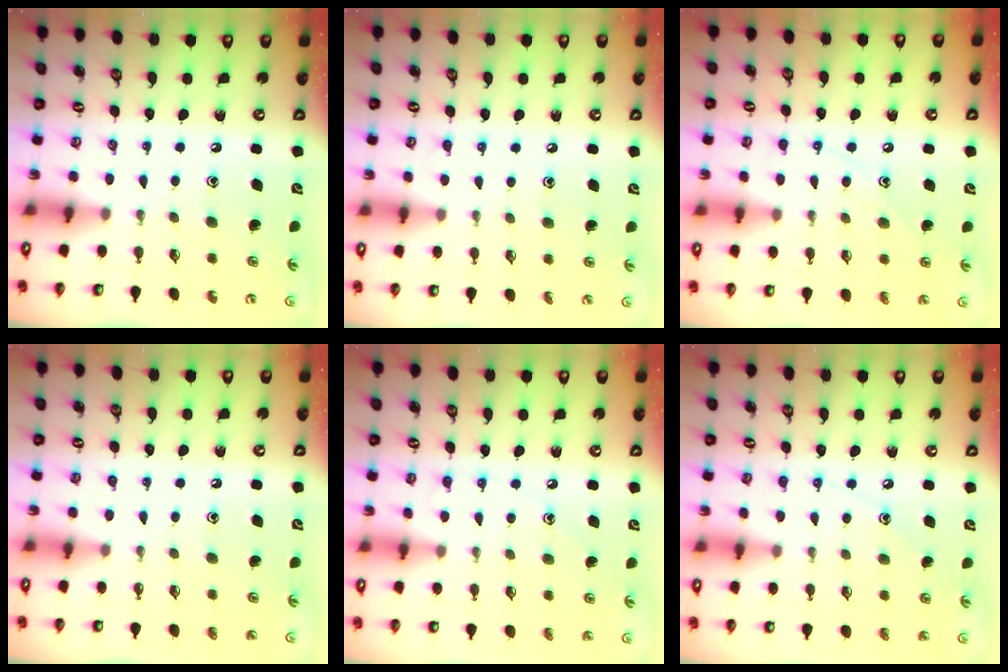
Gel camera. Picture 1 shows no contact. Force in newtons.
{"total": 4.6, "press": 4.5, "slide": 0.6}
{"total": 7.5, "press": 7.5, "slide": 0.7}
{"total": 0.7, "press": 0.7, "slide": 0.0}
{"total": 4.9, "press": 4.9, "slide": 0.8}
{"total": 6.4, "press": 6.3, "slide": 0.7}